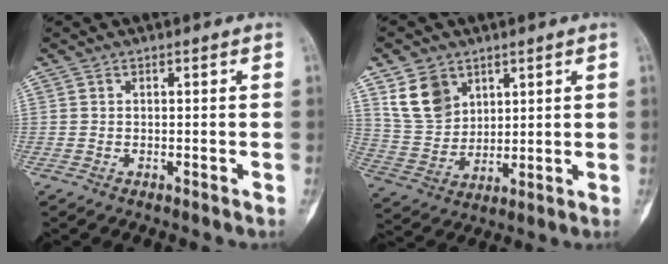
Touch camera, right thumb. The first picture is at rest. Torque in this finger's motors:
{"motor_torque": [0.48, 1.69, 0.08, 0.18, 0.03]}